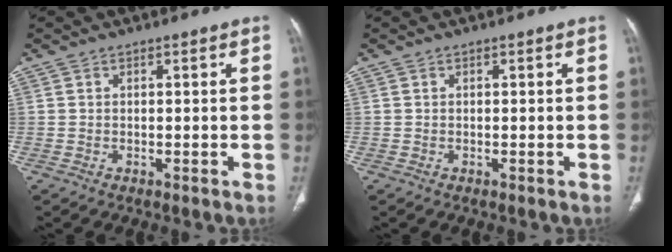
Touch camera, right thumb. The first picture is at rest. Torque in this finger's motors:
{"motor_torque": [-0.04, 0.00, -0.38, 0.38, 0.04]}